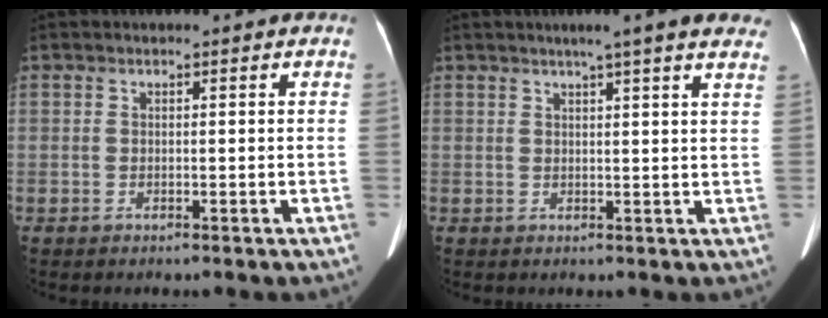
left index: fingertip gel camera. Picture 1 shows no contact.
{"total": 10.1, "force": [8.0, 0.2, 6.2], "torque": [-0.076, 0.013, 0.079]}